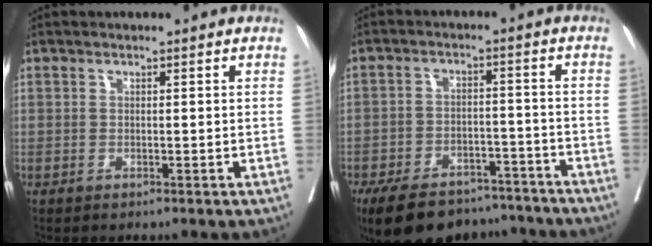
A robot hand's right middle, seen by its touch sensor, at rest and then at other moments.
{"total": 17.5, "force": [-14.3, 7.4, 6.9], "torque": [-0.145, -0.002, -0.204]}